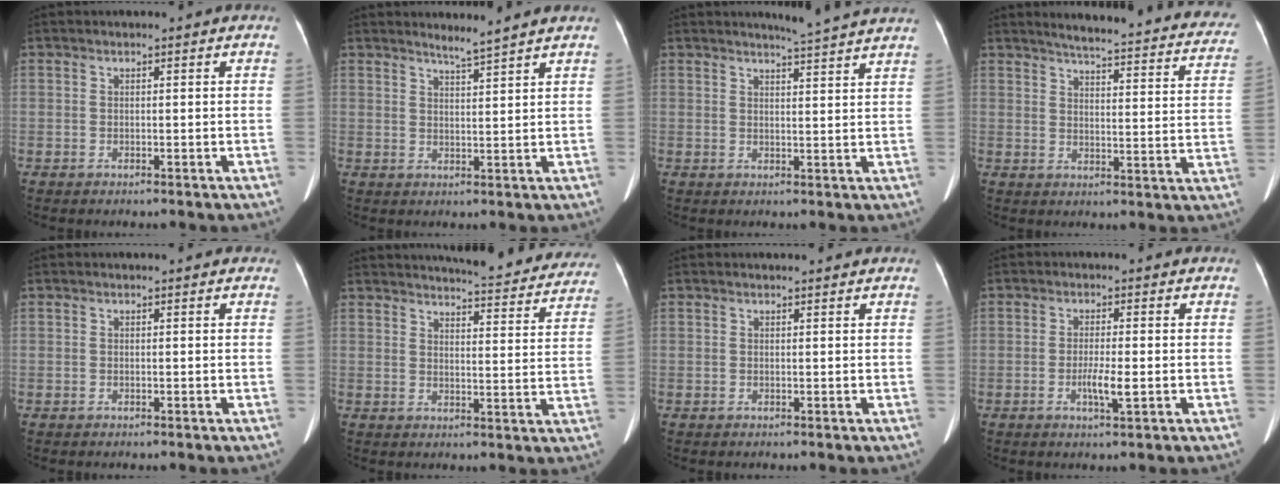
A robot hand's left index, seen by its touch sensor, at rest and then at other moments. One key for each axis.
{"total": 3.2, "fx": 2.8, "fy": -0.9, "fz": 1.0, "tx": -0.023, "ty": -0.006, "tz": 0.049}
{"total": 7.5, "fx": 7.1, "fy": -1.0, "fz": 2.3, "tx": -0.040, "ty": -0.001, "tz": 0.078}
{"total": 25.0, "fx": 22.5, "fy": 3.4, "fz": 10.4, "tx": -0.125, "ty": -0.052, "tz": 0.248}
{"total": 0.6, "fx": 0.4, "fy": 0.4, "fz": 0.2, "tx": -0.002, "ty": 0.003, "tz": -0.002}
{"total": 20.2, "fx": 19.0, "fy": 2.7, "fz": 6.3, "tx": -0.070, "ty": -0.056, "tz": 0.213}
{"total": 1.6, "fx": 1.5, "fy": 0.2, "fz": 0.5, "tx": -0.010, "ty": 0.007, "tz": 0.019}
{"total": 3.2, "fx": -0.8, "fy": 0.2, "fz": 3.1, "tx": -0.060, "ty": -0.005, "tz": -0.014}